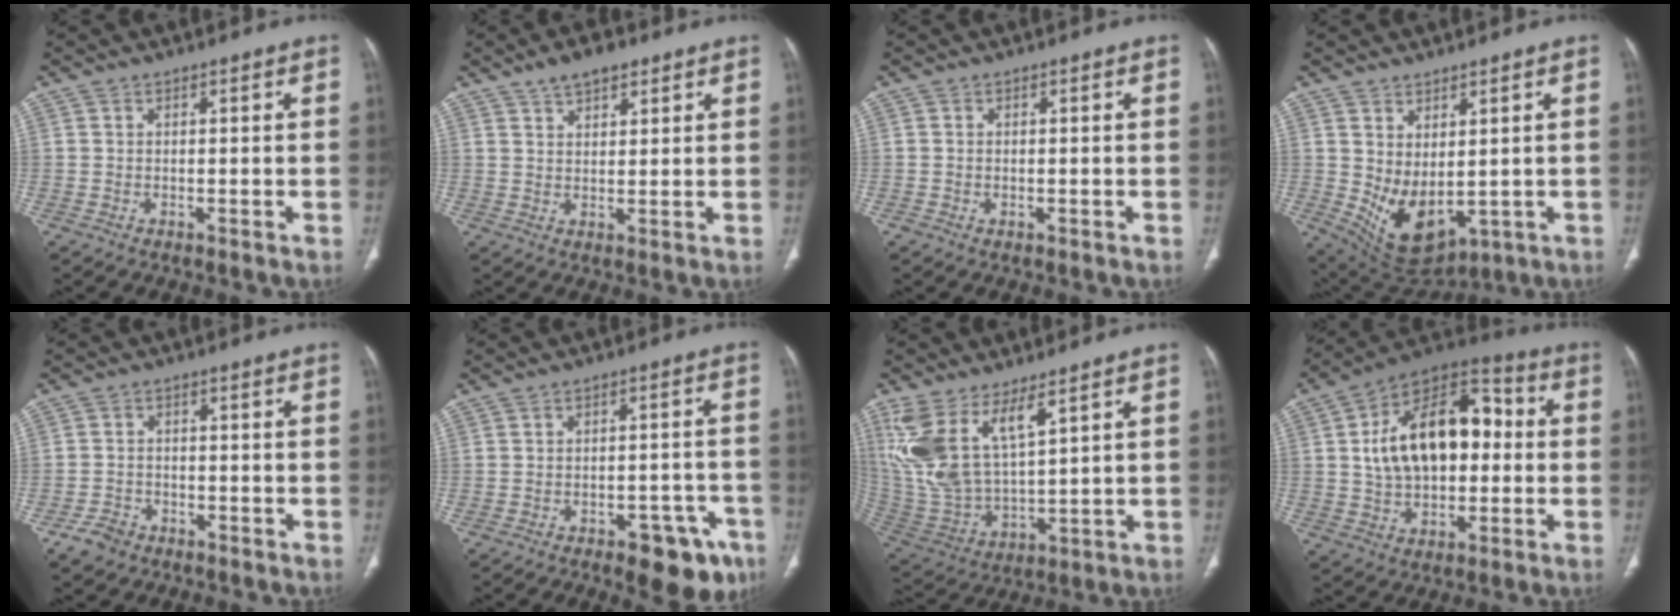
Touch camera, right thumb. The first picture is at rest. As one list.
[{"total": 5.8, "force": [3.9, 2.8, 3.3], "torque": [-0.037, -0.011, 0.063]}, {"total": 0.5, "force": [-0.2, 0.4, 0.3], "torque": [-0.005, 0.001, -0.003]}, {"total": 9.8, "force": [0.3, 5.7, 8.0], "torque": [-0.125, -0.019, 0.040]}, {"total": 3.8, "force": [-2.6, 2.6, 1.1], "torque": [-0.018, 0.019, -0.042]}, {"total": 12.1, "force": [-7.0, 5.6, 8.0], "torque": [-0.071, 0.039, -0.088]}, {"total": 14.2, "force": [7.8, 5.4, 10.5], "torque": [-0.224, -0.034, 0.179]}, {"total": 20.8, "force": [1.7, 12.8, 16.3], "torque": [-0.237, 0.033, 0.026]}]